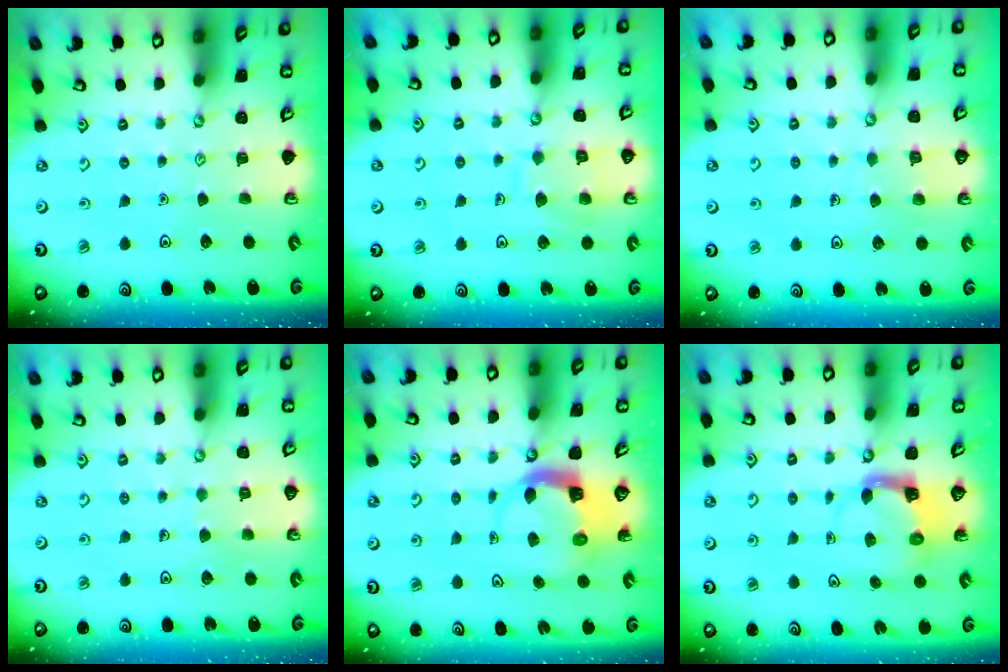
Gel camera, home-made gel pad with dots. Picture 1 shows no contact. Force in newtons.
{"total": 8.5, "press": 8.5, "slide": 0.8}
{"total": 5.1, "press": 5.1, "slide": 0.3}
{"total": 4.9, "press": 4.9, "slide": 0.3}
{"total": 5.1, "press": 5.0, "slide": 0.8}
{"total": 3.9, "press": 3.8, "slide": 0.6}